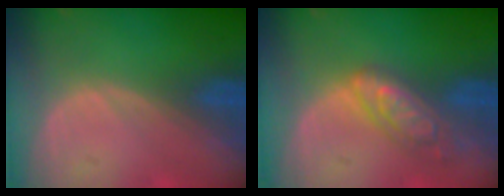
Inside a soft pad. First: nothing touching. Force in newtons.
{"total": 6.4, "press": 5.7, "slide": 3.0}